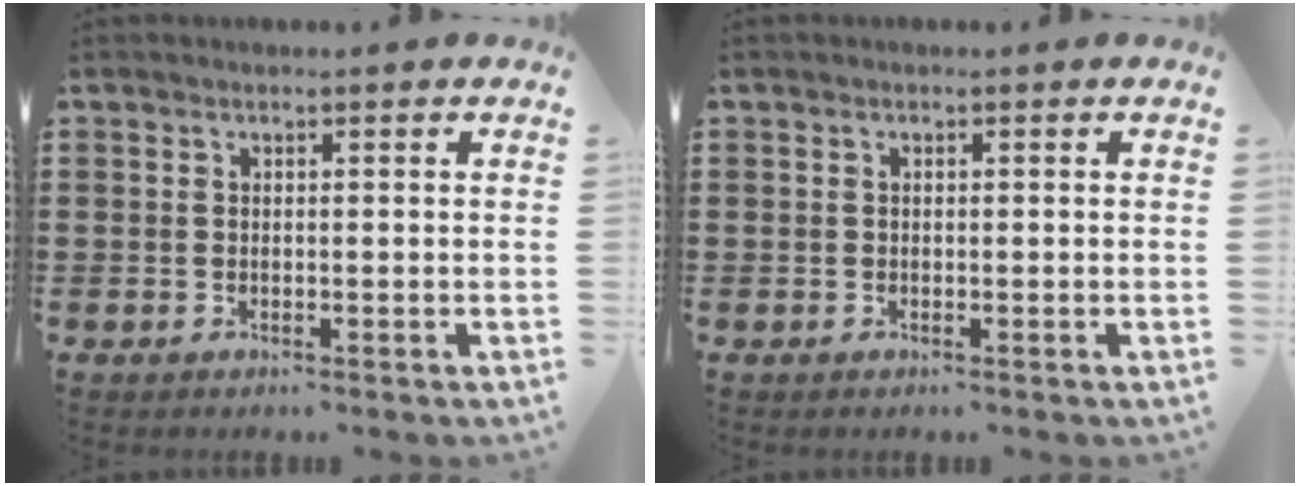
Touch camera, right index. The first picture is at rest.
{"total": 0.0}